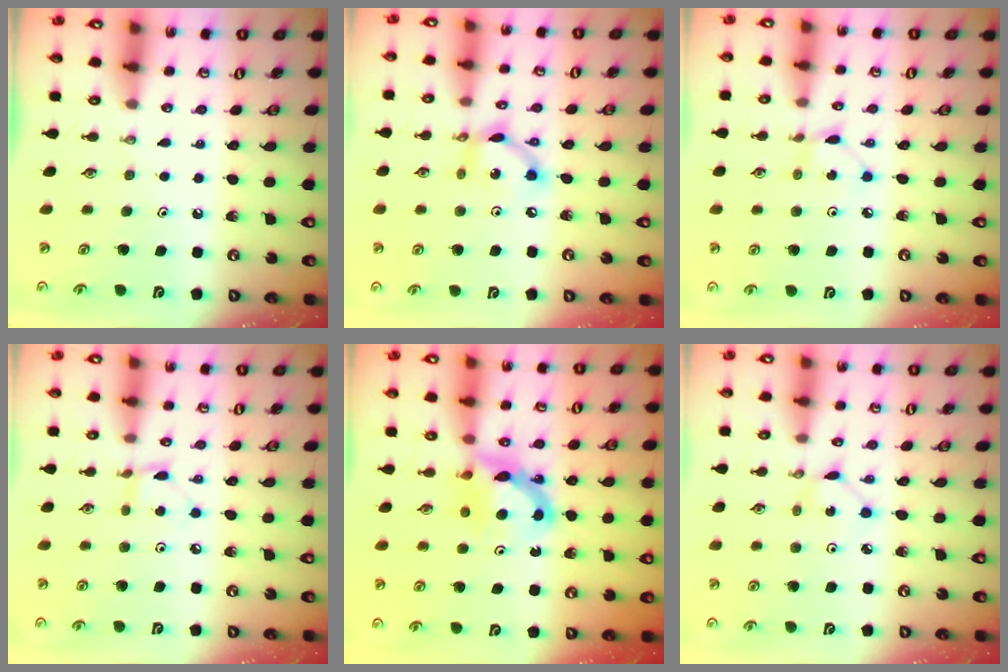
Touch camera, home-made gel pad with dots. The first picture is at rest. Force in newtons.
{"total": 8.9, "press": 8.9, "slide": 0.6}
{"total": 1.9, "press": 1.9, "slide": 0.1}
{"total": 3.0, "press": 3.0, "slide": 0.1}
{"total": 7.4, "press": 7.3, "slide": 0.5}
{"total": 2.3, "press": 2.3, "slide": 0.3}